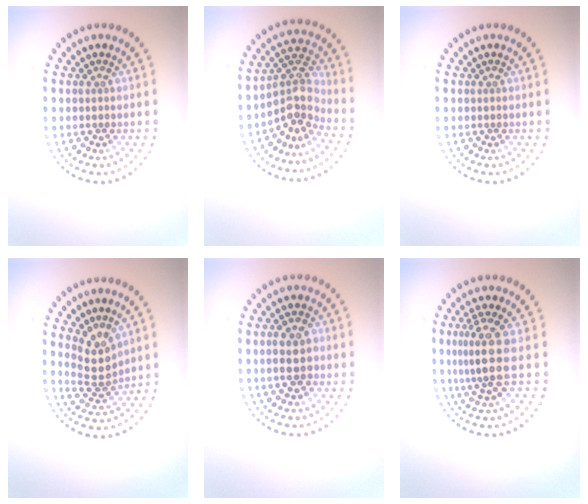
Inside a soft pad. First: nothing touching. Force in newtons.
{"total": 4.0, "press": 2.9, "slide": 2.7}
{"total": 0.0}
{"total": 3.0, "press": 2.3, "slide": 1.9}
{"total": 2.7, "press": 2.7, "slide": 0.4}
{"total": 3.5, "press": 2.7, "slide": 2.3}